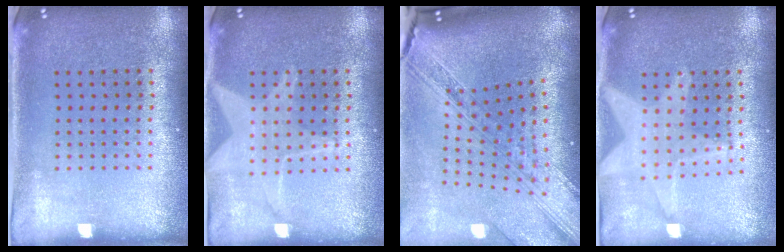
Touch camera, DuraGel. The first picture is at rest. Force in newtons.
{"total": 2.7, "press": 2.7, "slide": 0.4}
{"total": 4.0, "press": 2.9, "slide": 2.7}
{"total": 1.9, "press": 1.6, "slide": 1.0}